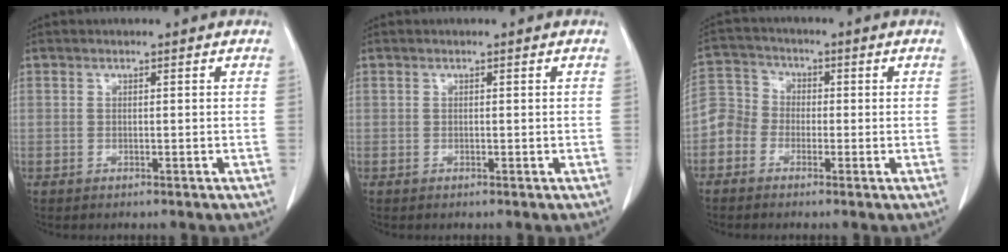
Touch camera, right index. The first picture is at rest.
{"total": 0.0}
{"total": 5.1, "force": [-1.9, 4.7, 1.1], "torque": [-0.018, 0.020, -0.050]}